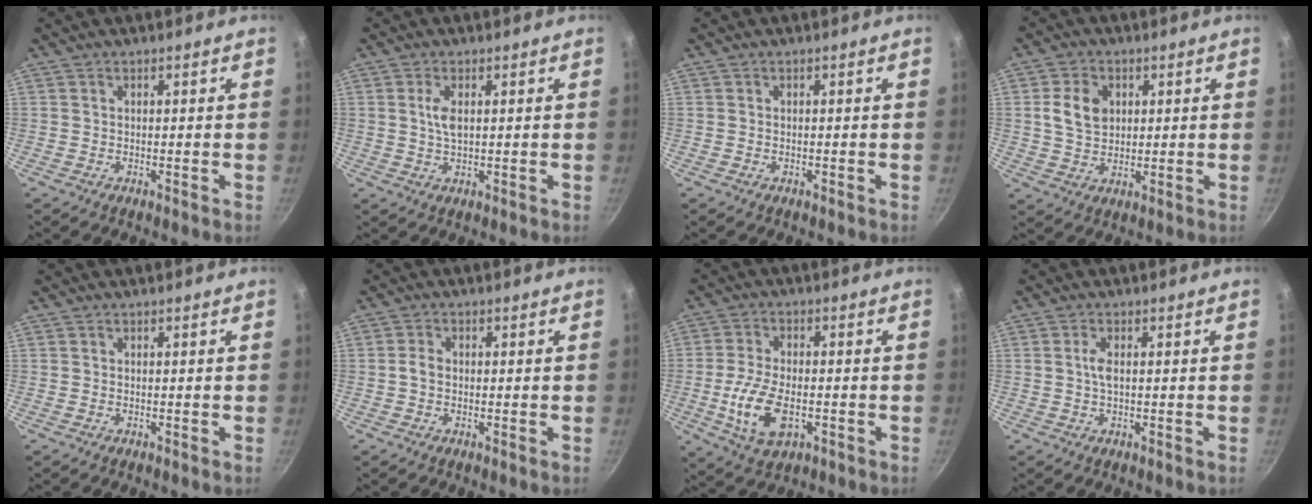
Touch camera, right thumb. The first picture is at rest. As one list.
[{"total": 3.4, "force": [0.8, 1.5, 2.9], "torque": [-0.063, -0.001, 0.017]}, {"total": 0.0}, {"total": 6.6, "force": [1.8, 5.0, 4.0], "torque": [-0.053, -0.009, 0.036]}, {"total": 0.0}, {"total": 2.1, "force": [-0.3, 1.5, 1.4], "torque": [-0.024, 0.006, -0.009]}, {"total": 10.5, "force": [-2.7, 5.7, 8.4], "torque": [-0.162, 0.002, -0.044]}, {"total": 2.3, "force": [0.2, 0.9, 2.1], "torque": [-0.048, 0.003, 0.005]}]